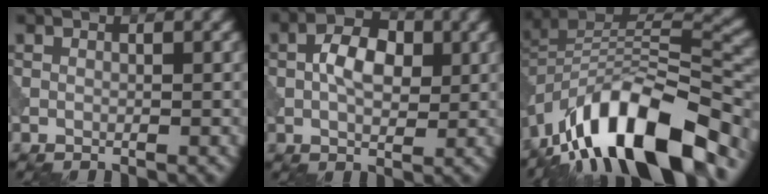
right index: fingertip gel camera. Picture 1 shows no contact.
{"total": 4.3, "force": [0.2, 2.6, 3.4], "torque": [-0.065, 0.002, -0.002]}
{"total": 14.4, "force": [-9.4, 5.7, 9.2], "torque": [-0.151, 0.014, -0.165]}